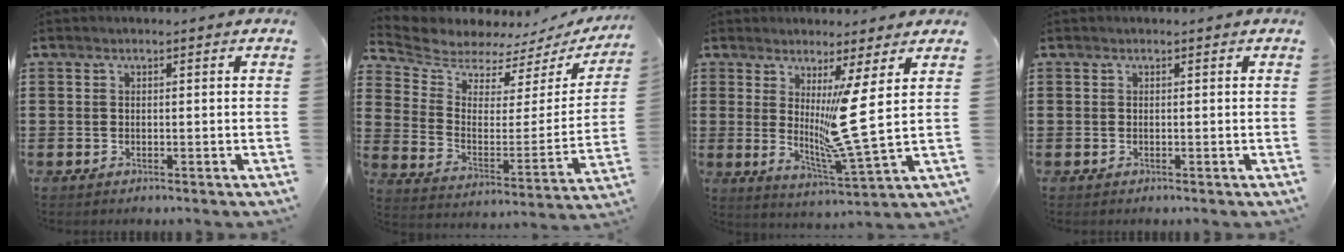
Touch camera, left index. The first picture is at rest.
{"total": 5.3, "force": [5.1, 1.4, 0.3], "torque": [-0.045, -0.044, 0.084]}
{"total": 8.8, "force": [2.9, -0.6, 8.3], "torque": [-0.137, -0.034, 0.046]}
{"total": 0.0}